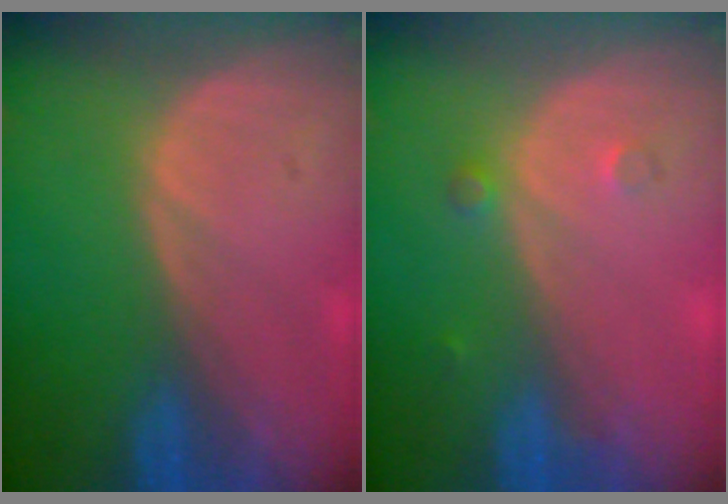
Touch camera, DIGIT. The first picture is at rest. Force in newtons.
{"total": 1.5, "press": 1.5, "slide": 0.1}